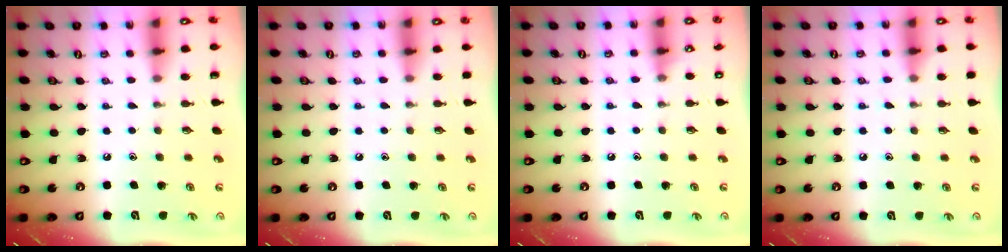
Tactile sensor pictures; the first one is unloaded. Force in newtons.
{"total": 4.2, "press": 4.1, "slide": 0.6}
{"total": 3.0, "press": 2.9, "slide": 0.4}
{"total": 3.7, "press": 3.6, "slide": 0.5}